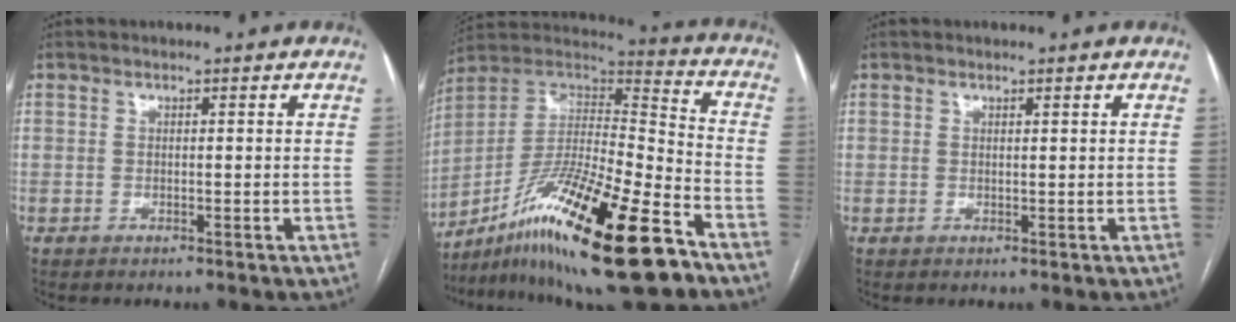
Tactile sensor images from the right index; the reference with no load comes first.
{"total": 24.4, "force": [-14.5, 2.8, 19.4], "torque": [-0.325, -0.020, -0.252]}
{"total": 0.8, "force": [0.5, 0.6, 0.1], "torque": [0.004, 0.004, 0.006]}